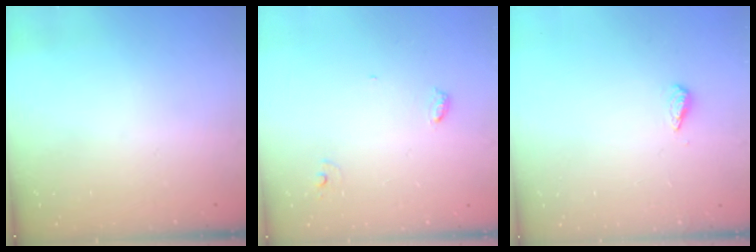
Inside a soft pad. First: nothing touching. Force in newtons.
{"total": 4.0, "press": 4.0, "slide": 0.3}
{"total": 2.7, "press": 2.6, "slide": 0.4}